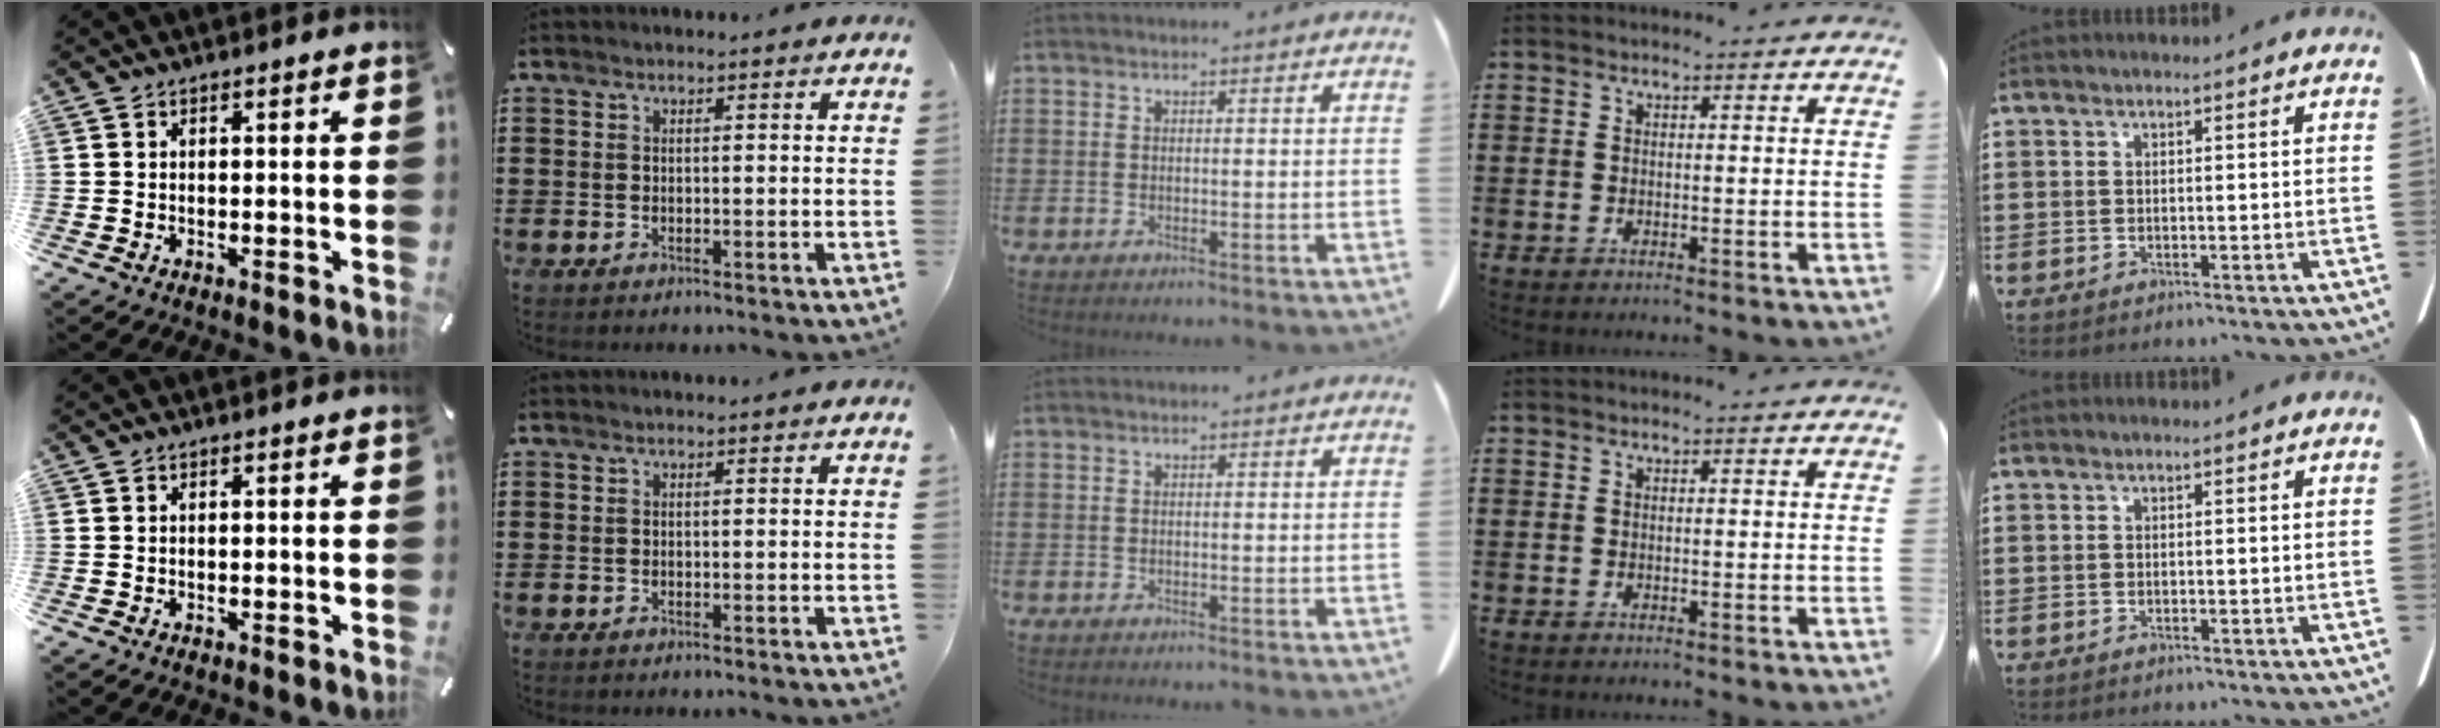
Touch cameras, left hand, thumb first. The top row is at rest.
{}